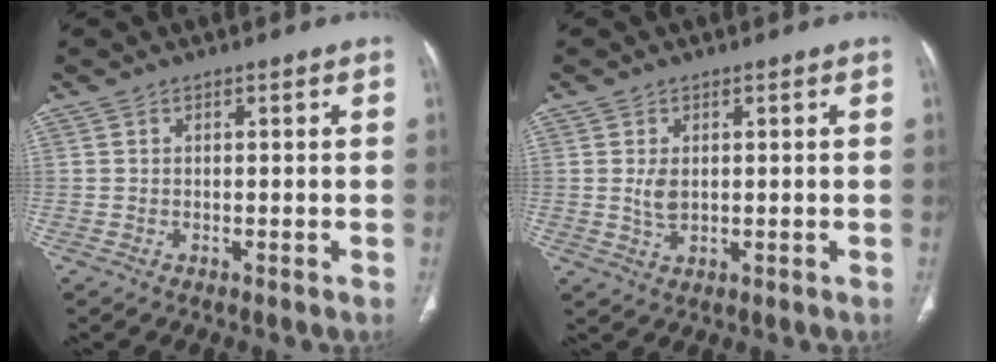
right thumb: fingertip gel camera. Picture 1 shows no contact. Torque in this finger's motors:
{"motor_torque": [0.02, -0.02, 0.40, 0.06, 0.01]}